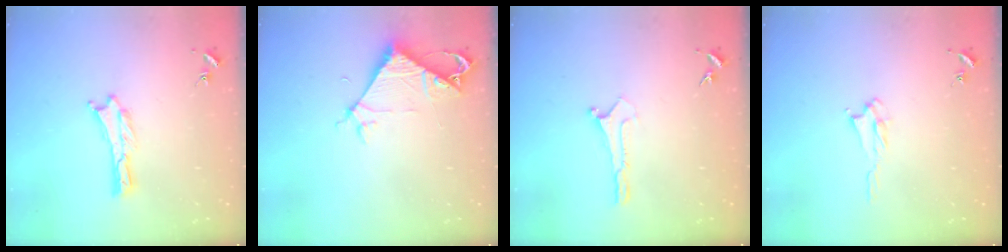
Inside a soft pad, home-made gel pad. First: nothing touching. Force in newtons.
{"total": 6.1, "press": 6.0, "slide": 0.5}
{"total": 0.0}
{"total": 2.1, "press": 2.0, "slide": 0.3}